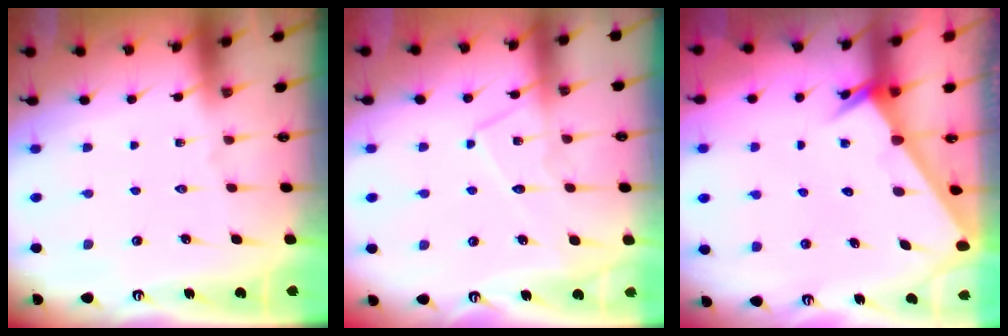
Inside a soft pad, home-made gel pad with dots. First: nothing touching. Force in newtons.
{"total": 9.5, "press": 9.5, "slide": 0.6}
{"total": 2.5, "press": 2.5, "slide": 0.1}